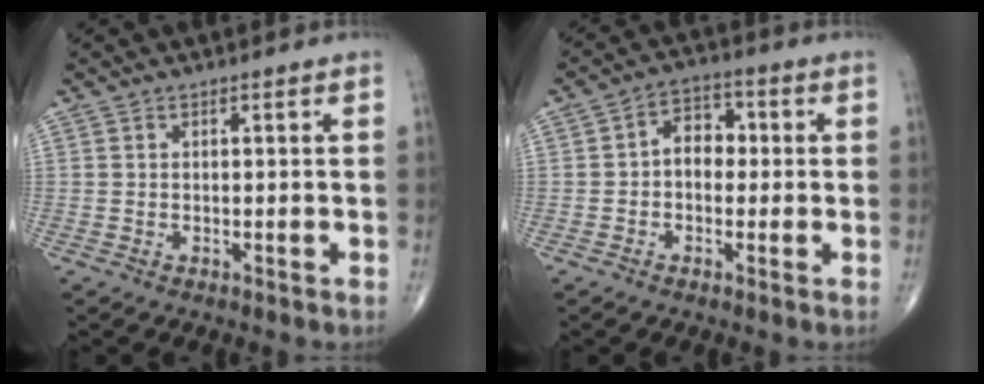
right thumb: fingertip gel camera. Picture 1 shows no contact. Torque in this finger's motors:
{"motor_torque": [-0.18, 0.28, 0.28, 0.20, 0.00]}